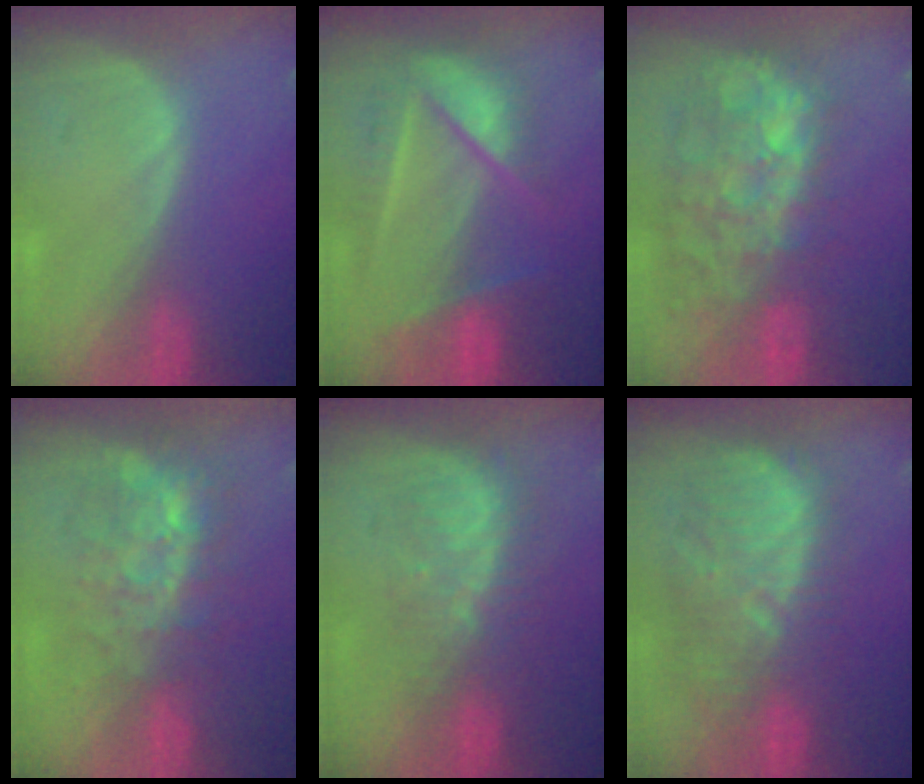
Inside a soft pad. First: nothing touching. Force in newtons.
{"total": 9.3, "press": 8.3, "slide": 4.2}
{"total": 12.0, "press": 11.1, "slide": 4.7}
{"total": 8.9, "press": 7.5, "slide": 4.7}
{"total": 8.1, "press": 7.4, "slide": 3.3}
{"total": 11.4, "press": 11.0, "slide": 3.3}